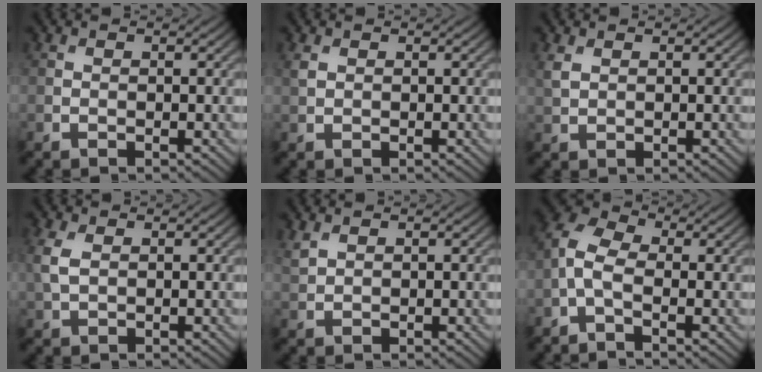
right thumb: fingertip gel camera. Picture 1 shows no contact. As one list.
[{"total": 1.1, "force": [0.5, 0.7, 0.6], "torque": [-0.019, 0.001, 0.013]}, {"total": 1.8, "force": [0.9, 1.1, 1.1], "torque": [-0.034, 0.001, 0.022]}, {"total": 3.4, "force": [0.8, 2.0, 2.6], "torque": [-0.085, 0.005, 0.015]}, {"total": 1.5, "force": [1.2, 0.6, 0.7], "torque": [-0.025, 0.002, 0.032]}, {"total": 5.1, "force": [-1.2, 2.8, 4.1], "torque": [-0.107, 0.010, -0.036]}]